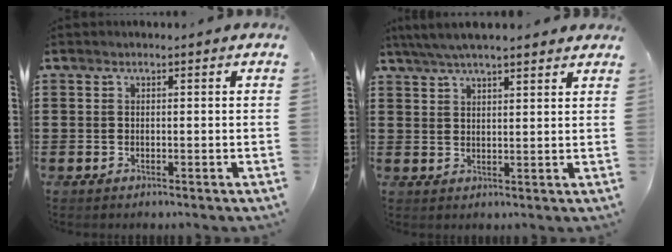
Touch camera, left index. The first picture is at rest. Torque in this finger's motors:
{"motor_torque": [2.14, 0.00, 0.56, 0.21]}